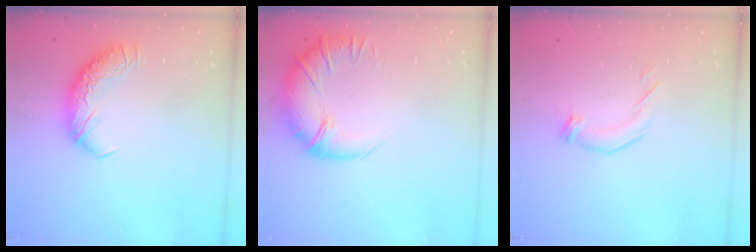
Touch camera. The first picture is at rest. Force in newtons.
{"total": 2.9, "press": 0.7, "slide": 2.8}
{"total": 3.0, "press": 2.6, "slide": 1.5}